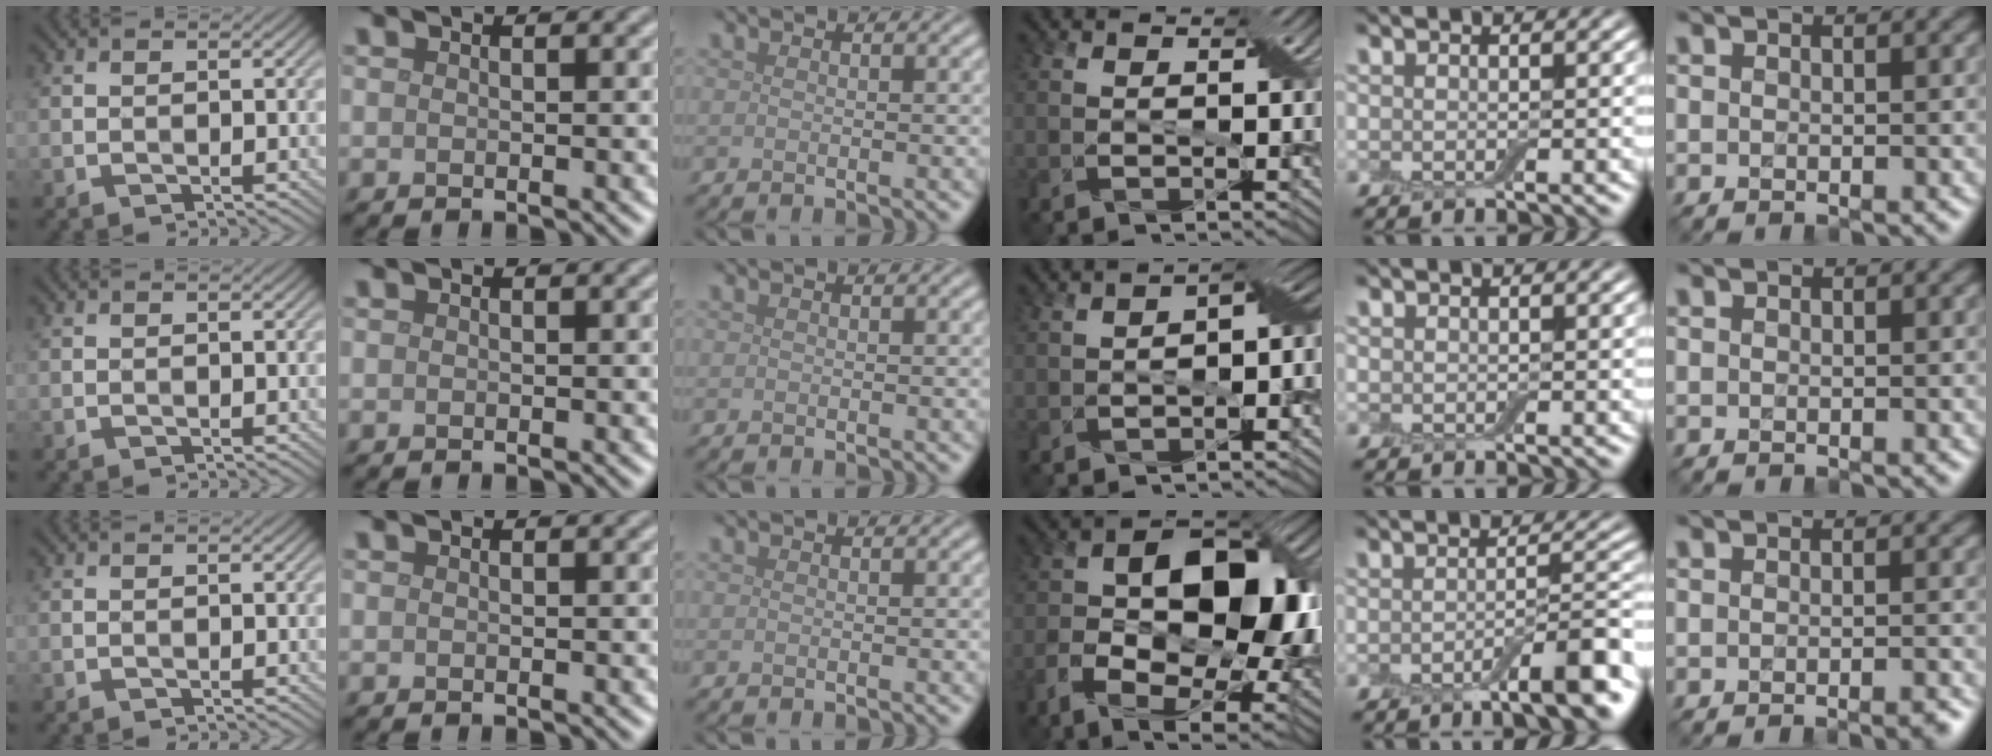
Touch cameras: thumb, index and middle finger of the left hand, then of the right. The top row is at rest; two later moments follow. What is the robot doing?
{"motion": "insert", "object": "backpack"}